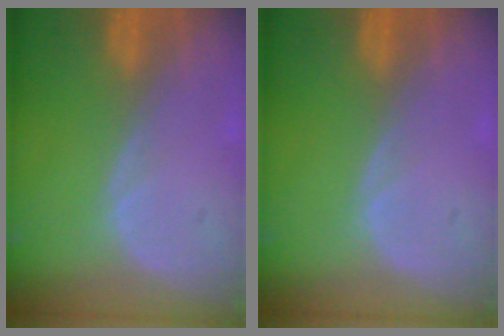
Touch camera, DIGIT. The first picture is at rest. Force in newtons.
{"total": 0.0}